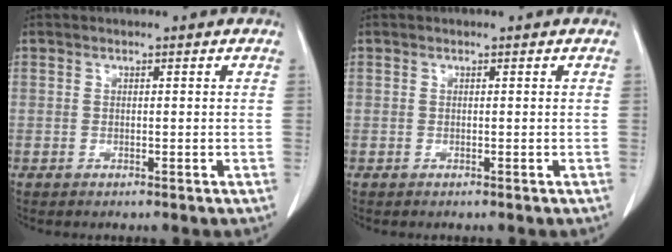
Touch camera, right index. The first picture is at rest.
{"total": 0.0}